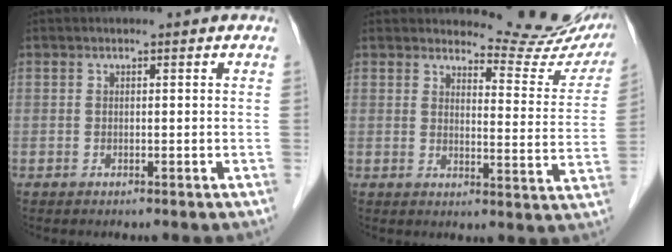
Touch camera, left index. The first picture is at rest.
{"total": 13.9, "force": [13.5, 2.1, 2.5], "torque": [-0.013, -0.077, 0.138]}